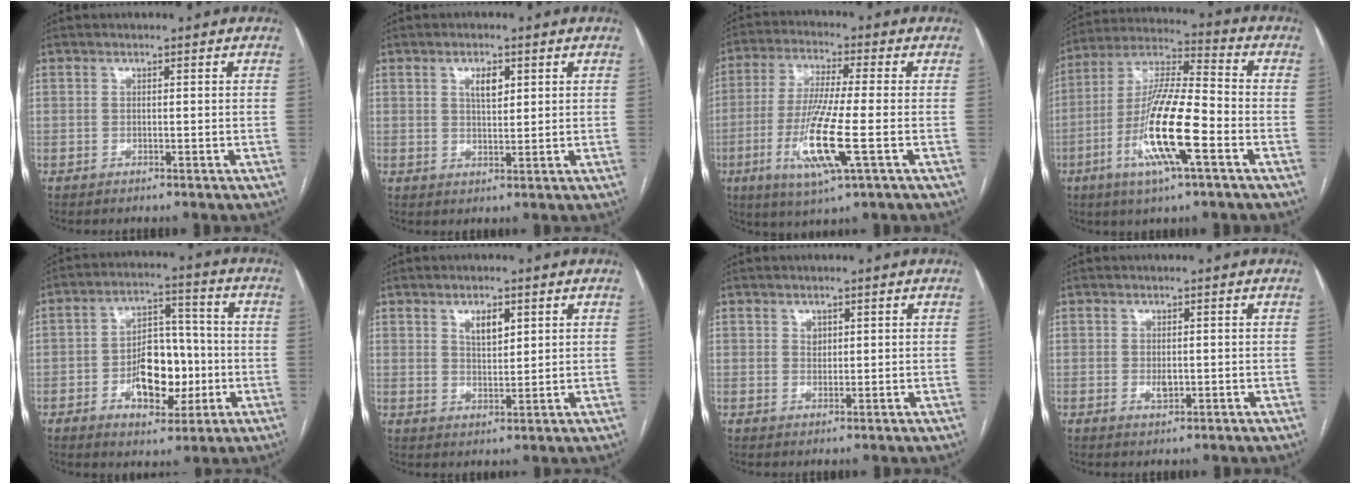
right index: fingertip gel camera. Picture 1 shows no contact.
{"total": 3.4, "force": [1.4, 1.5, 2.8], "torque": [-0.046, 0.001, 0.024]}
{"total": 12.9, "force": [-3.8, 0.5, 12.4], "torque": [-0.255, -0.022, -0.074]}
{"total": 16.1, "force": [-5.5, 1.8, 15.0], "torque": [-0.297, -0.009, -0.103]}
{"total": 11.3, "force": [-2.8, 6.2, 9.1], "torque": [-0.149, 0.025, -0.037]}
{"total": 3.8, "force": [1.8, 1.9, 2.8], "torque": [-0.049, 0.000, 0.034]}
{"total": 1.5, "force": [0.6, 1.2, 0.7], "torque": [-0.010, 0.000, 0.012]}
{"total": 1.8, "force": [-0.3, 1.0, 1.4], "torque": [-0.025, -0.001, -0.002]}